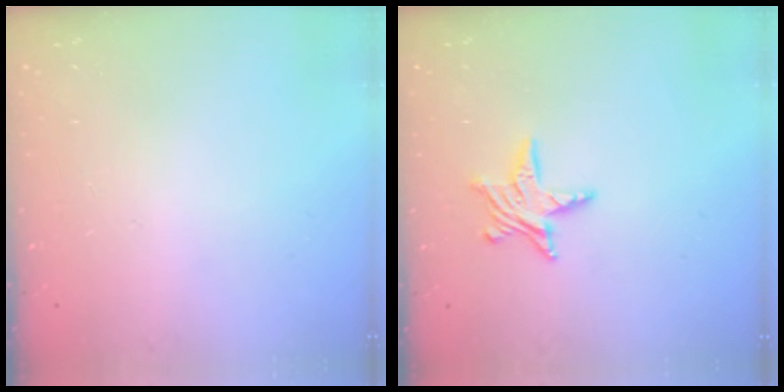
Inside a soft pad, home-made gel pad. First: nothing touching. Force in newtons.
{"total": 6.7, "press": 6.7, "slide": 0.3}